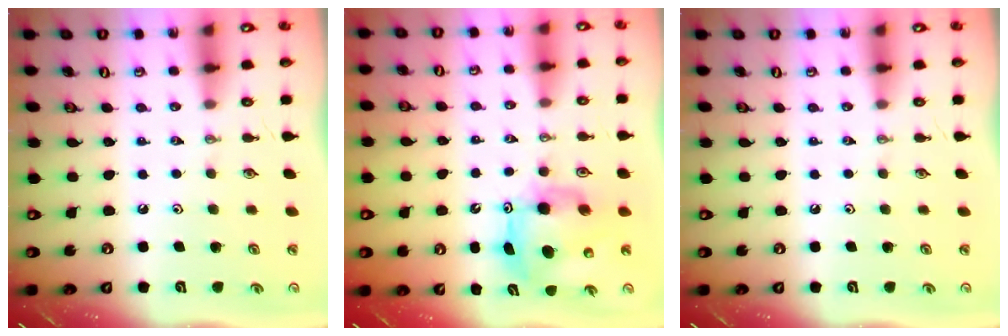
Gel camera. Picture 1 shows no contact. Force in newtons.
{"total": 9.2, "press": 9.2, "slide": 0.7}
{"total": 0.0}